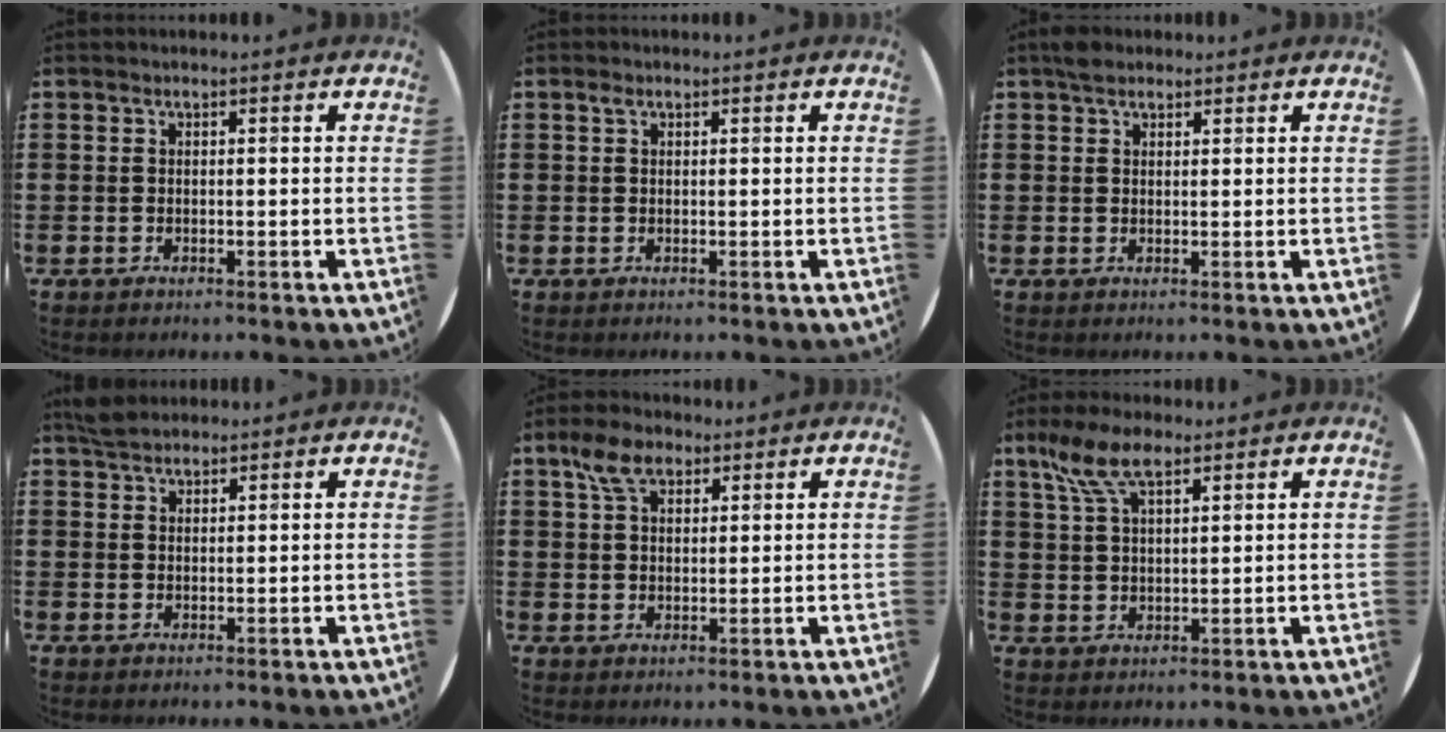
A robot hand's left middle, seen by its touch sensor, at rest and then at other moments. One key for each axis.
{"total": 0.7, "fx": 0.4, "fy": 0.5, "fz": 0.3, "tx": 0.000, "ty": 0.000, "tz": 0.005}
{"total": 1.9, "fx": 1.6, "fy": 0.9, "fz": 0.5, "tx": -0.006, "ty": 0.002, "tz": 0.030}
{"total": 2.4, "fx": 2.3, "fy": 0.8, "fz": 0.5, "tx": -0.006, "ty": 0.002, "tz": 0.043}
{"total": 5.7, "fx": 3.7, "fy": 3.2, "fz": 3.0, "tx": -0.063, "ty": 0.009, "tz": 0.066}
{"total": 7.1, "fx": 4.5, "fy": 3.0, "fz": 4.6, "tx": -0.101, "ty": 0.003, "tz": 0.083}